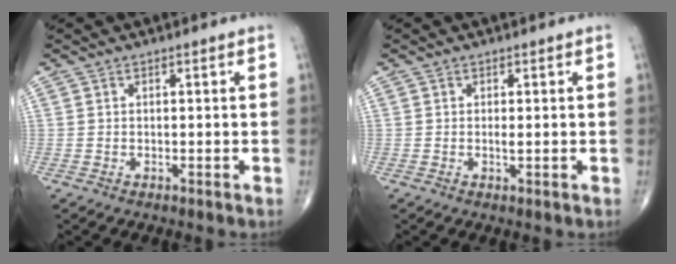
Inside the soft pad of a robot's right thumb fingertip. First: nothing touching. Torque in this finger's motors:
{"motor_torque": [0.37, 0.12, 0.24, -0.16, 0.01]}